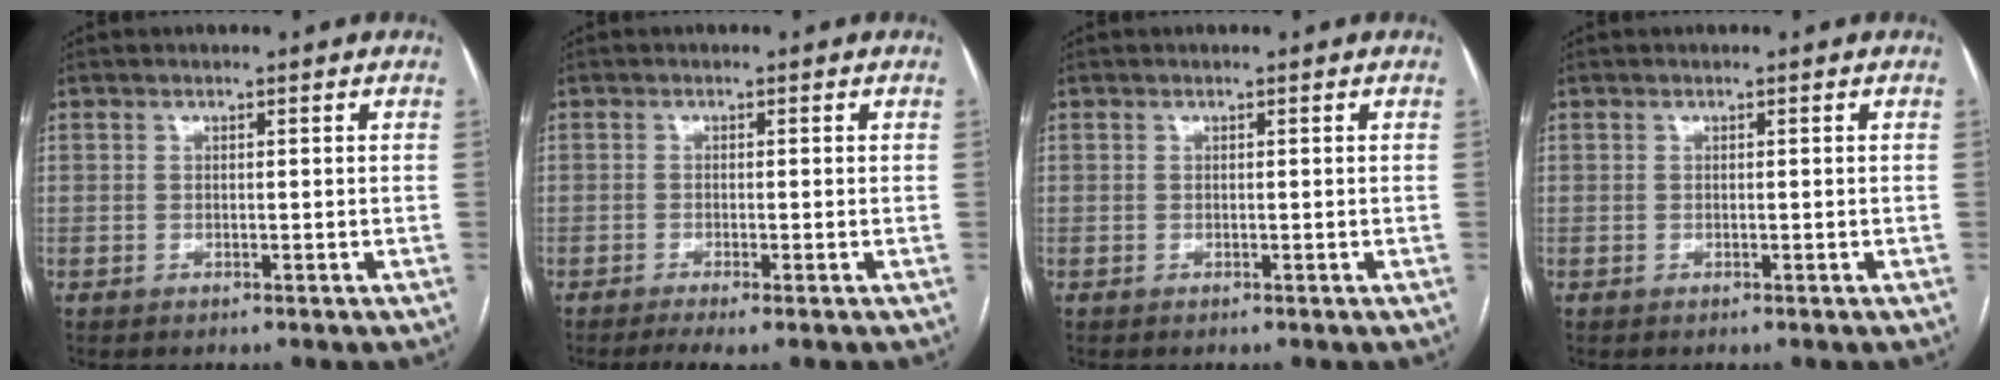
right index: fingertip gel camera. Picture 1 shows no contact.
{"total": 2.8, "force": [-1.9, 0.0, 2.1], "torque": [-0.037, -0.007, -0.034]}
{"total": 0.0}
{"total": 0.0}